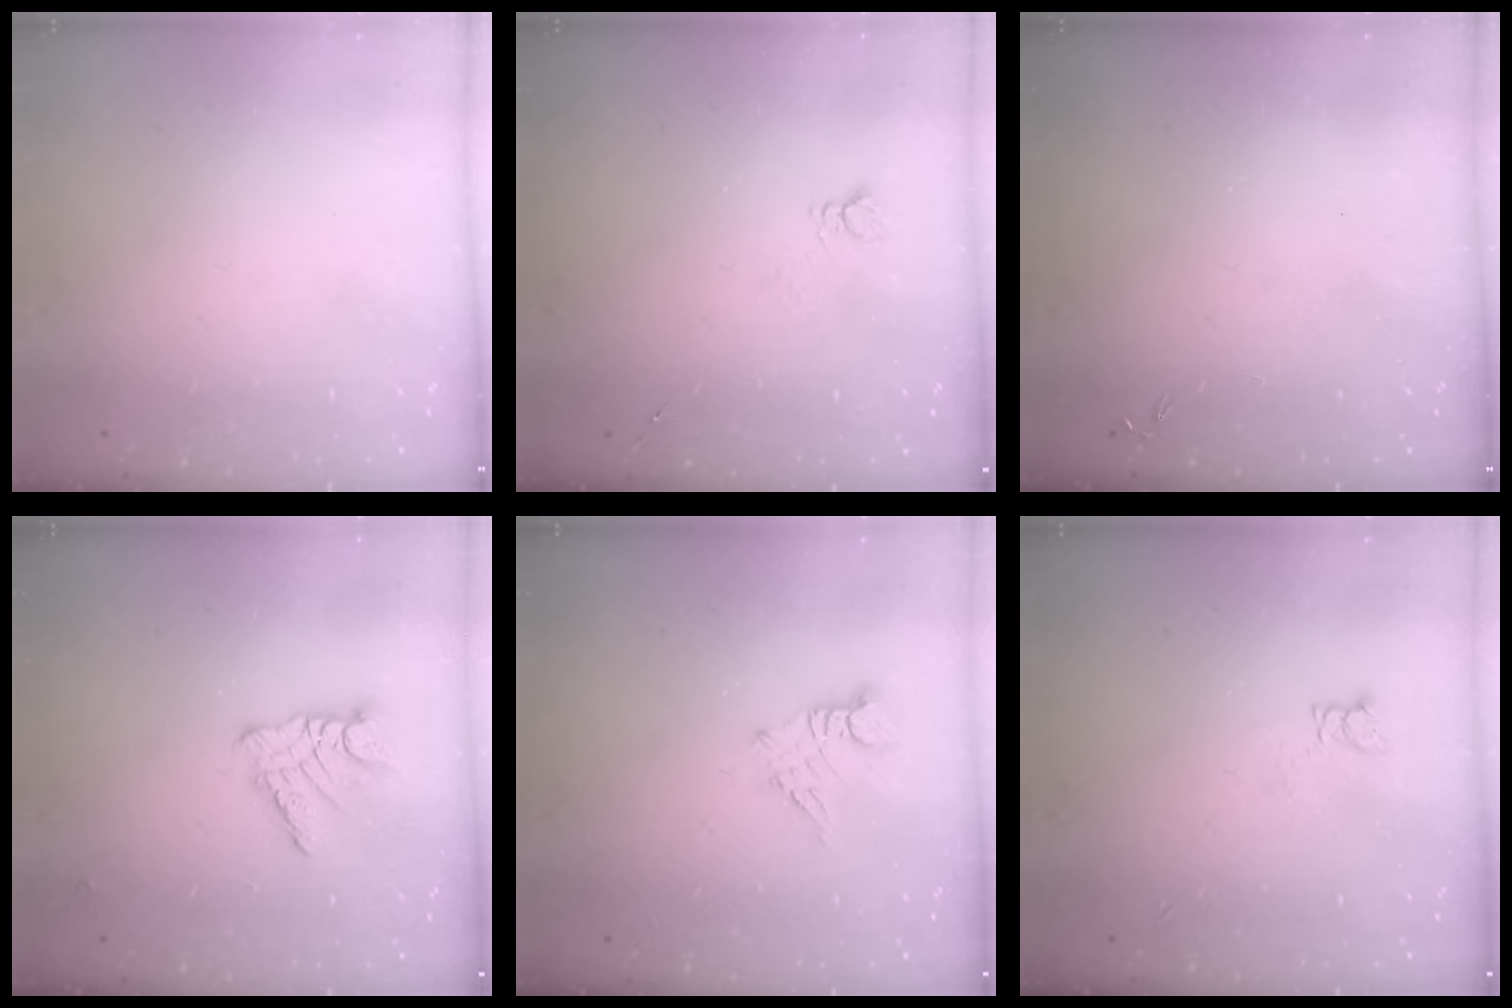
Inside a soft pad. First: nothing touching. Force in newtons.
{"total": 3.2, "press": 3.2, "slide": 0.4}
{"total": 0.0}
{"total": 9.2, "press": 9.2, "slide": 0.6}
{"total": 3.4, "press": 3.4, "slide": 0.4}
{"total": 2.2, "press": 2.2, "slide": 0.3}